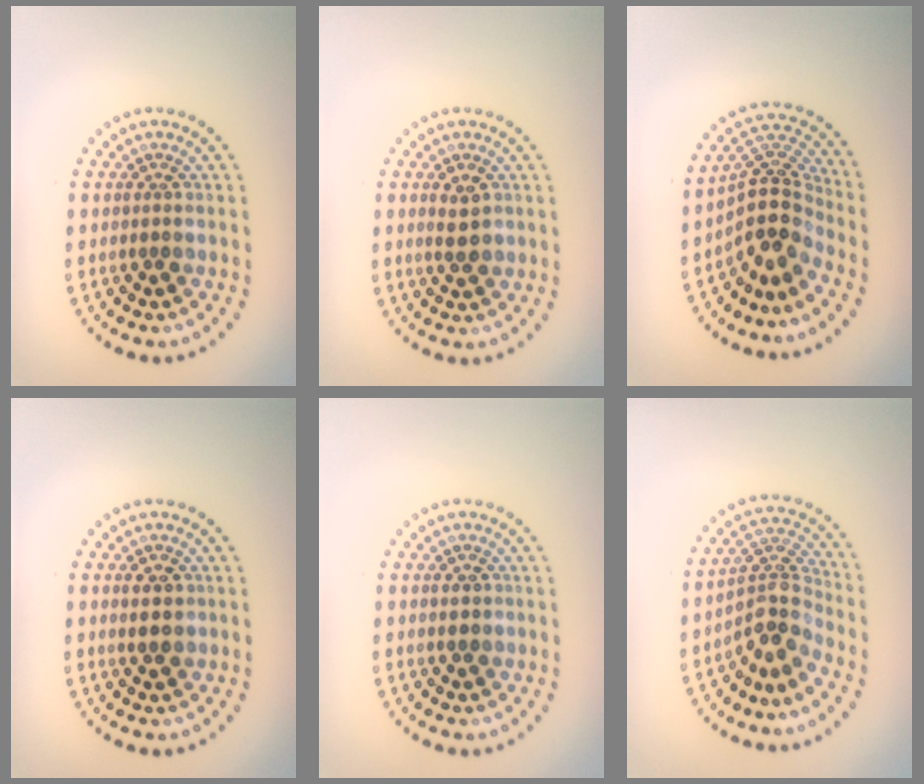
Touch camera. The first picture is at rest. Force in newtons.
{"total": 1.9, "press": 1.9, "slide": 0.2}
{"total": 4.7, "press": 3.5, "slide": 3.2}
{"total": 1.8, "press": 1.8, "slide": 0.3}
{"total": 1.3, "press": 1.3, "slide": 0.1}
{"total": 3.9, "press": 2.8, "slide": 2.8}